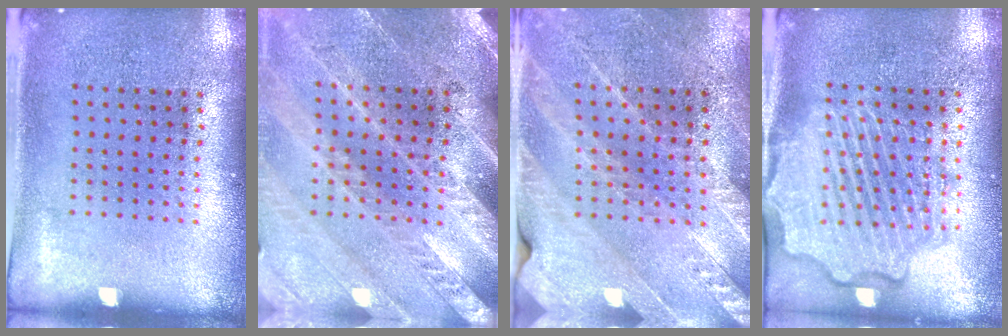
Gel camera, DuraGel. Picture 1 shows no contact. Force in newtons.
{"total": 2.9, "press": 2.7, "slide": 1.1}
{"total": 2.6, "press": 2.5, "slide": 0.6}
{"total": 4.1, "press": 4.1, "slide": 0.5}